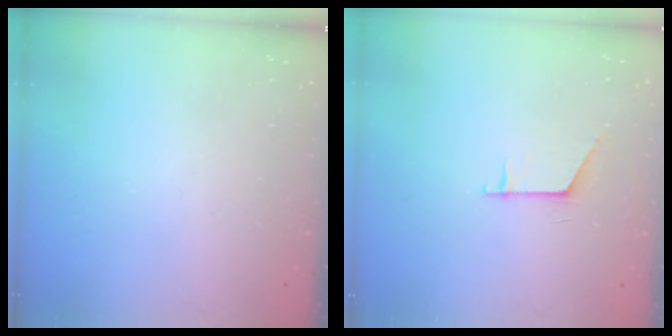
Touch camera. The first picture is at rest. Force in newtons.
{"total": 6.1, "press": 6.1, "slide": 0.5}